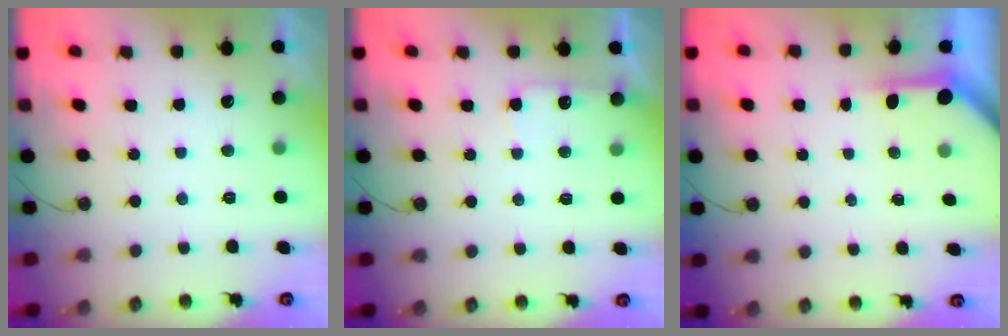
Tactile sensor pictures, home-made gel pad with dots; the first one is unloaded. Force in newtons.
{"total": 7.1, "press": 7.1, "slide": 0.8}
{"total": 3.9, "press": 3.9, "slide": 0.3}